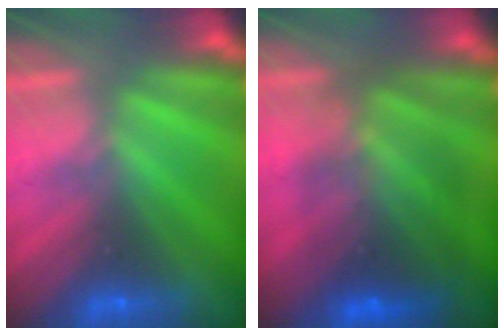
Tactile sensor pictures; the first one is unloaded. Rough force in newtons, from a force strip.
{"total": 6.9}